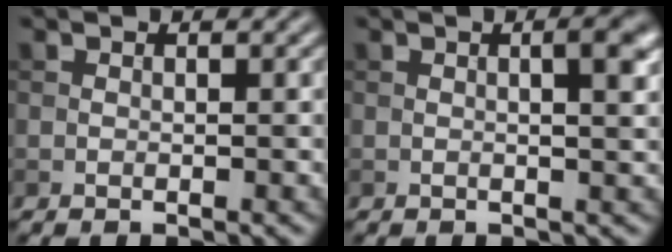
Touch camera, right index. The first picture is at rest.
{"total": 3.8, "force": [0.8, 1.3, 3.5], "torque": [-0.025, 0.014, 0.000]}